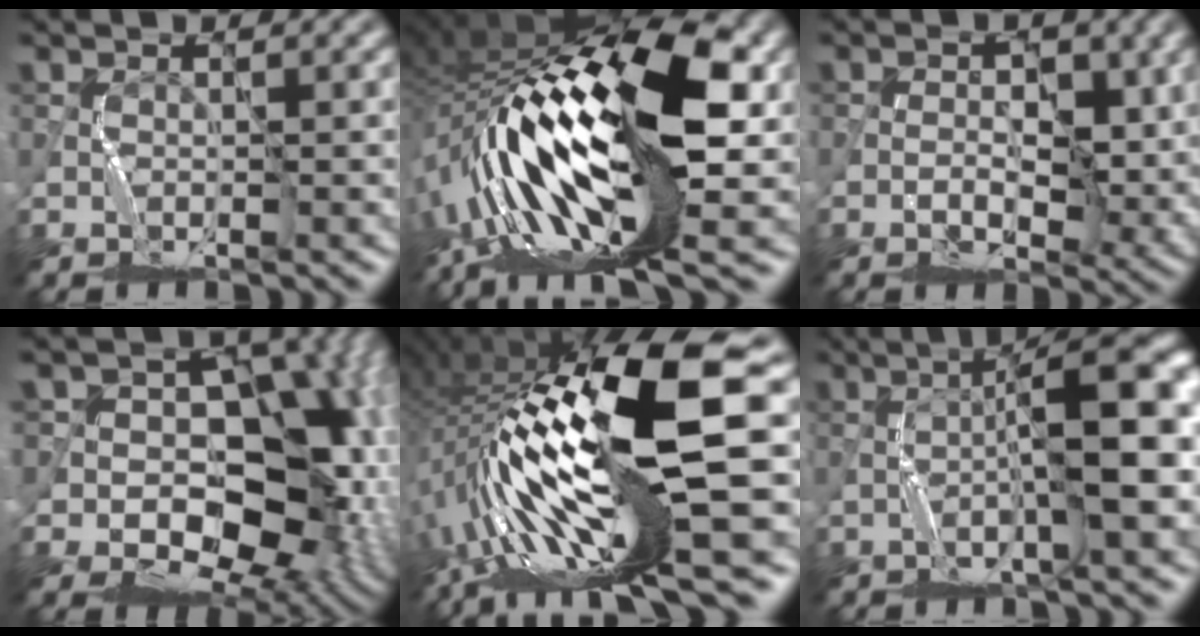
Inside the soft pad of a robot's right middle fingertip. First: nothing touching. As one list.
[{"total": 17.8, "force": [-1.9, 7.6, 16.0], "torque": [-0.306, 0.032, -0.048]}, {"total": 4.4, "force": [-0.3, 2.7, 3.5], "torque": [-0.043, -0.005, -0.007]}, {"total": 15.6, "force": [-0.4, 11.8, 10.2], "torque": [-0.085, 0.003, -0.010]}, {"total": 17.7, "force": [-1.2, 4.6, 17.1], "torque": [-0.330, 0.018, -0.021]}, {"total": 9.2, "force": [-1.0, 1.4, 9.1], "torque": [-0.137, 0.022, -0.019]}]